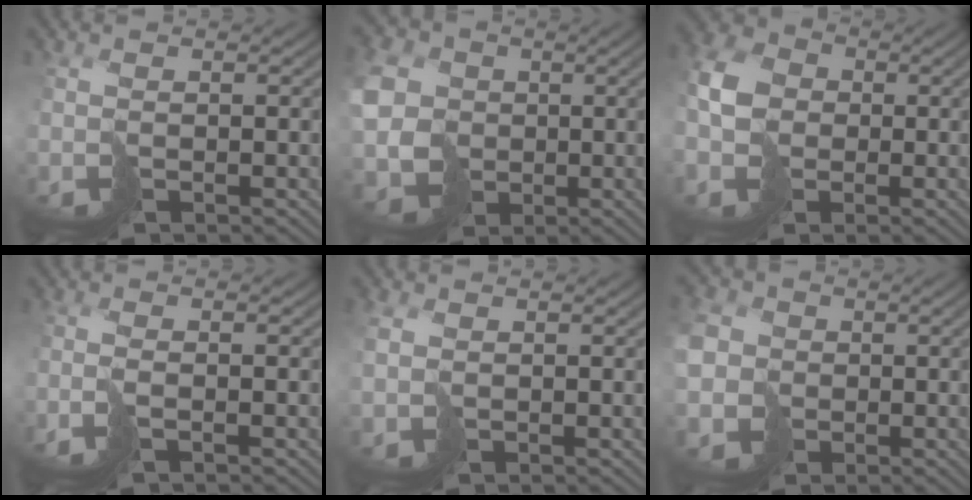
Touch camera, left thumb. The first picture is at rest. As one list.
[{"total": 9.4, "force": [0.8, 8.4, 4.2], "torque": [-0.127, -0.001, 0.012]}, {"total": 7.5, "force": [-0.9, 6.3, 3.9], "torque": [-0.113, -0.005, -0.026]}, {"total": 2.4, "force": [-1.2, 0.6, 1.9], "torque": [-0.044, -0.002, -0.031]}, {"total": 1.7, "force": [0.7, 1.4, 0.6], "torque": [-0.030, -0.001, 0.020]}, {"total": 6.8, "force": [-0.1, 6.3, 2.5], "torque": [-0.097, -0.007, -0.002]}]